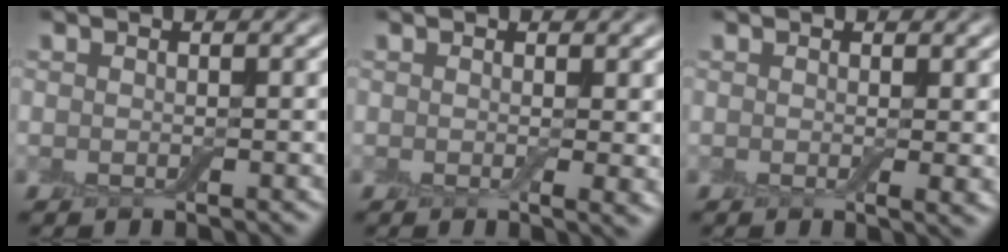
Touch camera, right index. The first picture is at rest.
{"total": 2.0, "force": [0.2, 0.4, 1.9], "torque": [-0.023, -0.009, 0.004]}
{"total": 1.9, "force": [0.3, 0.4, 1.8], "torque": [-0.020, -0.009, 0.005]}